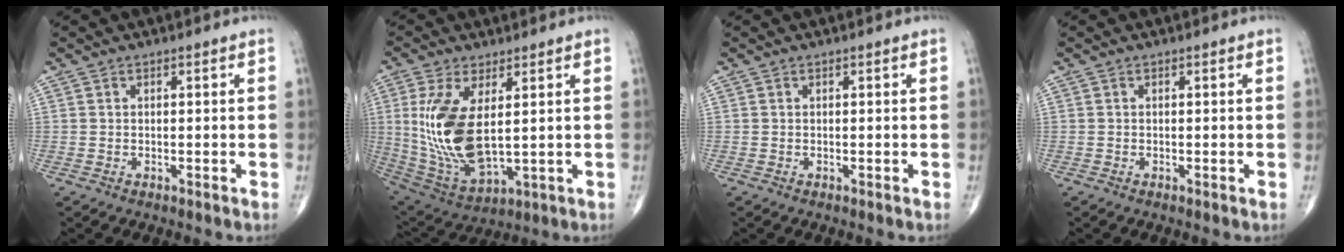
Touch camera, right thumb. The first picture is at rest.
{"total": 15.9, "force": [2.2, 7.2, 14.0], "torque": [-0.291, -0.021, 0.064]}
{"total": 0.0}
{"total": 0.0}